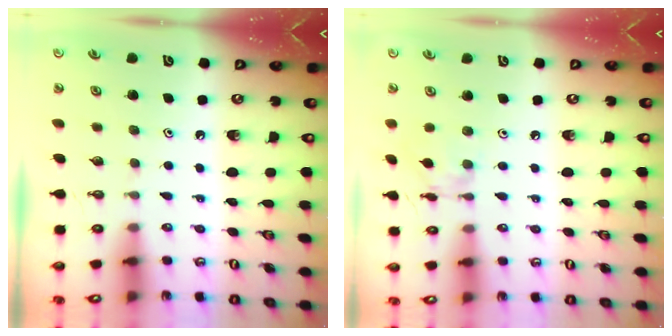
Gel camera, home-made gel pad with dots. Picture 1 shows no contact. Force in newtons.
{"total": 2.7, "press": 2.7, "slide": 0.2}